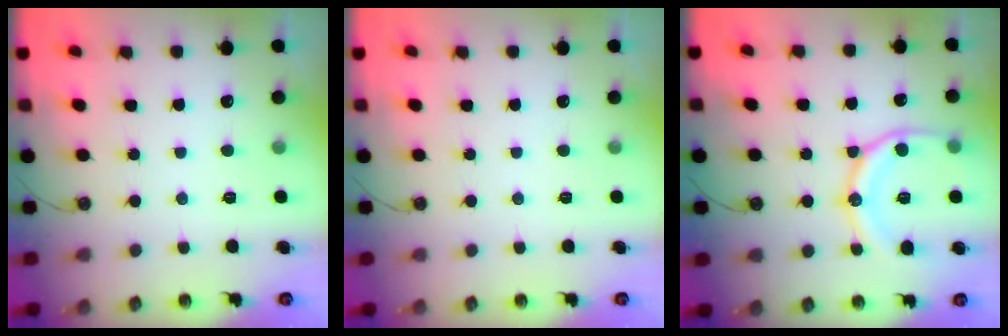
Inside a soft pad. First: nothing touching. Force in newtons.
{"total": 0.0}
{"total": 16.1, "press": 16.0, "slide": 1.9}